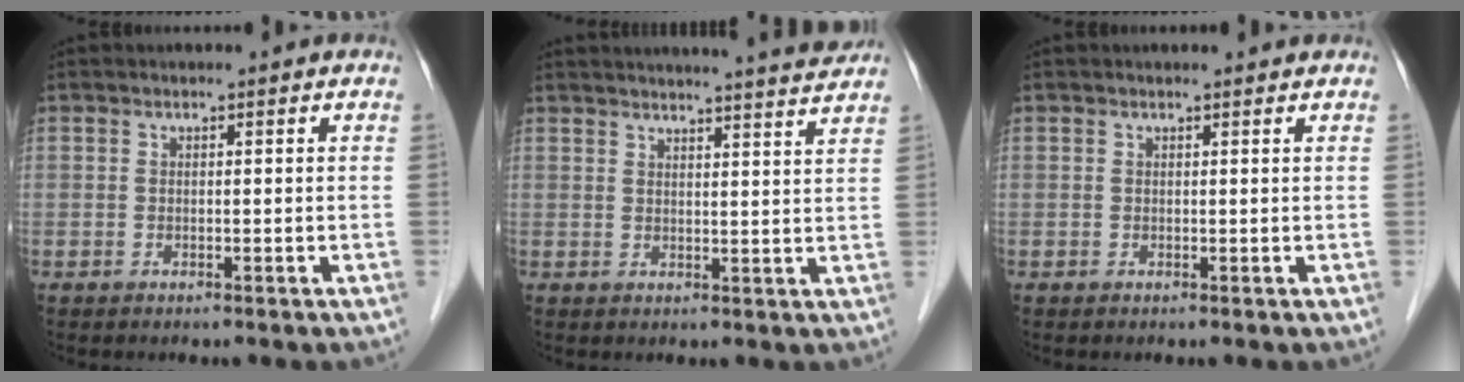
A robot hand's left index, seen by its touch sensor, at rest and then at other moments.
{"total": 14.0, "force": [13.2, -0.8, 4.4], "torque": [-0.068, -0.023, 0.157]}
{"total": 1.1, "force": [1.1, 0.0, 0.1], "torque": [-0.012, 0.002, 0.012]}